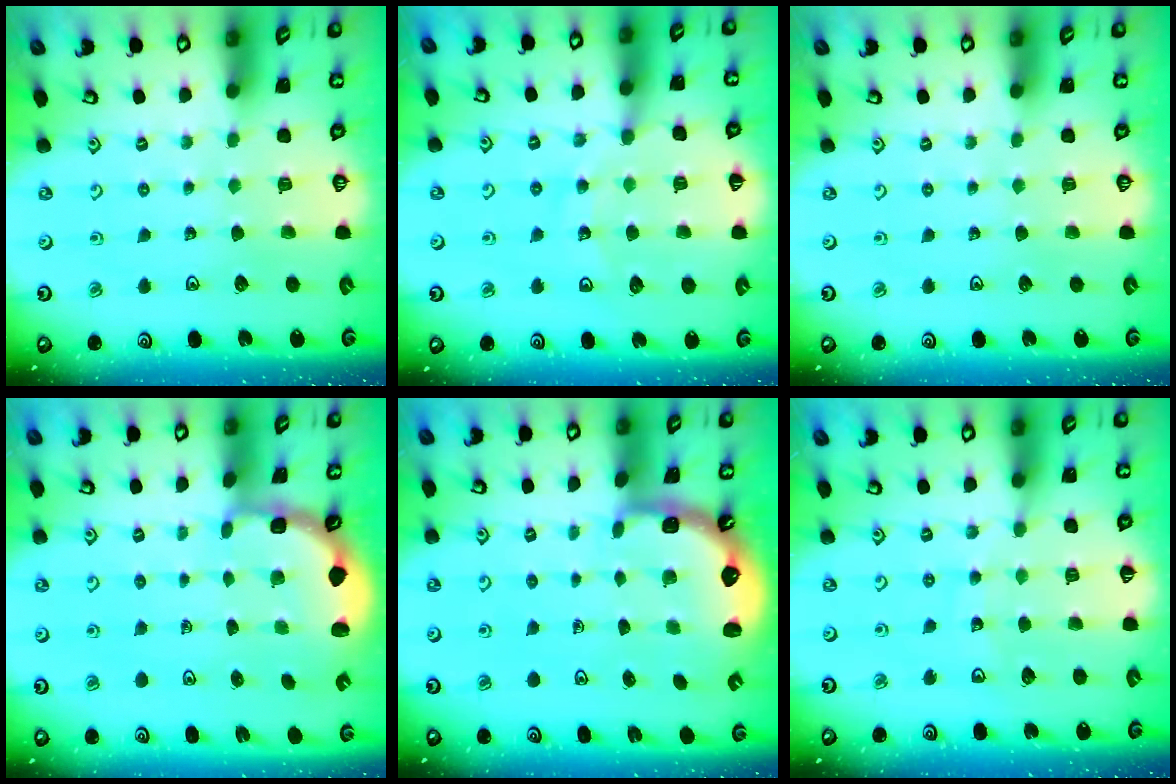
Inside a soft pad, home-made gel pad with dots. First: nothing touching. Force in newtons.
{"total": 12.3, "press": 11.8, "slide": 3.6}
{"total": 0.0}
{"total": 2.4, "press": 1.8, "slide": 1.7}
{"total": 2.3, "press": 2.0, "slide": 1.2}
{"total": 9.3, "press": 8.9, "slide": 2.8}